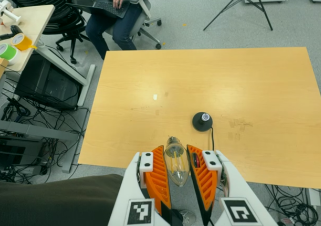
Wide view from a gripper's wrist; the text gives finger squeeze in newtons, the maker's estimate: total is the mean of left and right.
{"total": 13.5, "left": 14.2, "right": 12.7}